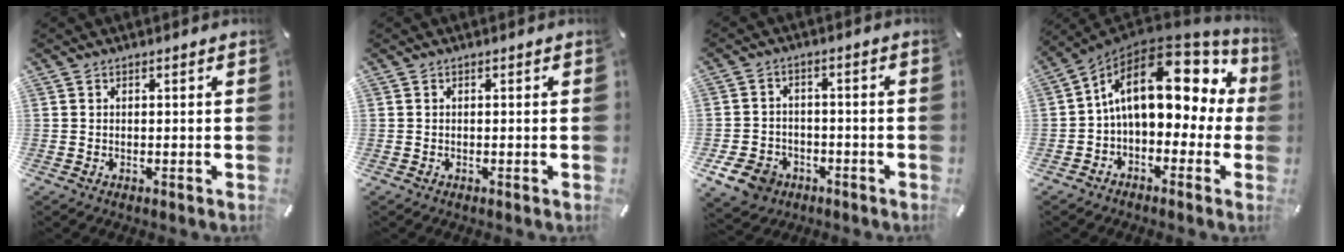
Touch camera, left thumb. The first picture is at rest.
{"total": 0.0}
{"total": 7.6, "force": [-4.0, 5.9, 2.7], "torque": [-0.064, 0.024, -0.076]}
{"total": 17.9, "force": [4.7, 10.3, 13.9], "torque": [-0.227, -0.018, 0.081]}